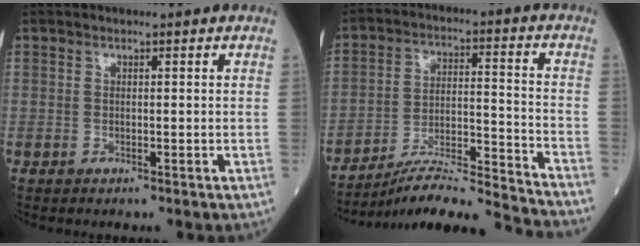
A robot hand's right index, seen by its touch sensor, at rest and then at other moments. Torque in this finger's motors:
{"motor_torque": [-0.38, -0.60, 0.13, 0.00]}